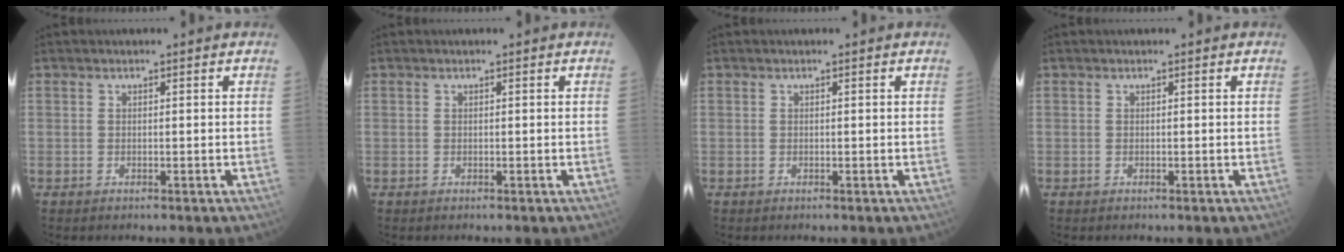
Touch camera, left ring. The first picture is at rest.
{"total": 0.0}
{"total": 0.0}
{"total": 0.0}